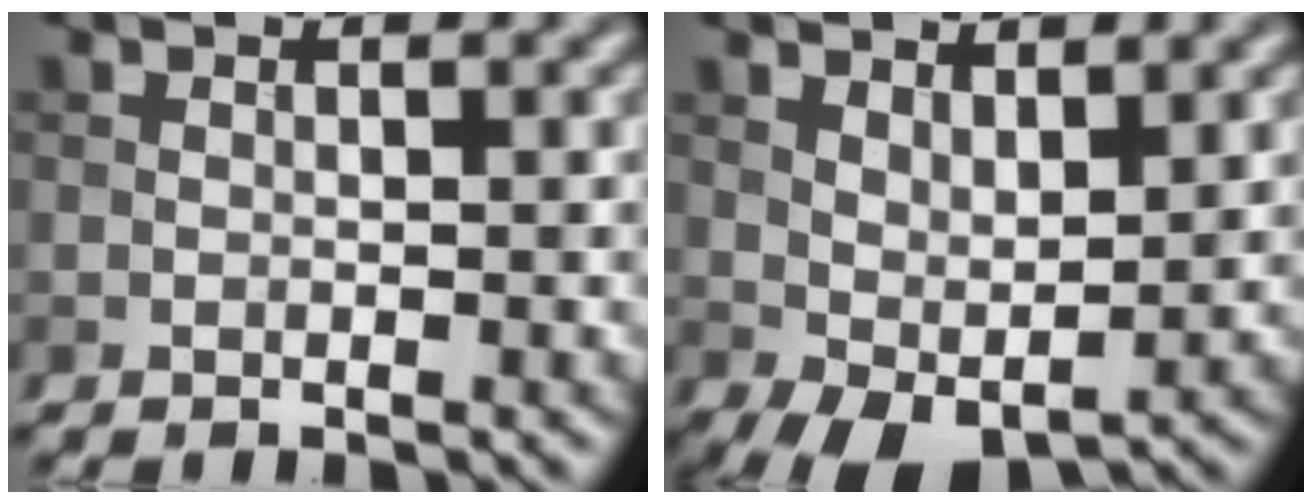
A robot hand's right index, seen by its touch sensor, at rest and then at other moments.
{"total": 4.4, "force": [1.0, 2.3, 3.6], "torque": [-0.071, -0.003, 0.021]}